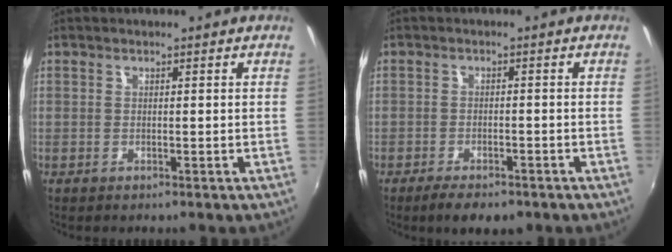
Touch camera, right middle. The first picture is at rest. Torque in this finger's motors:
{"motor_torque": [0.96, -0.78, 0.13, 0.05]}